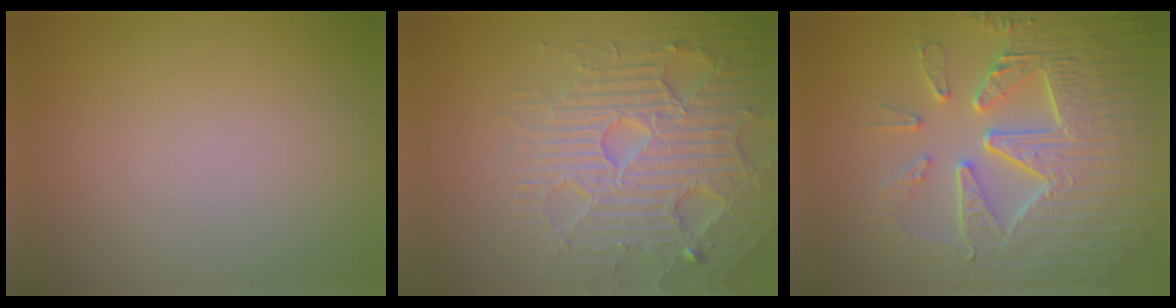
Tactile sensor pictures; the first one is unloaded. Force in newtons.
{"total": 7.0, "press": 6.9, "slide": 1.4}
{"total": 9.8, "press": 6.6, "slide": 7.2}